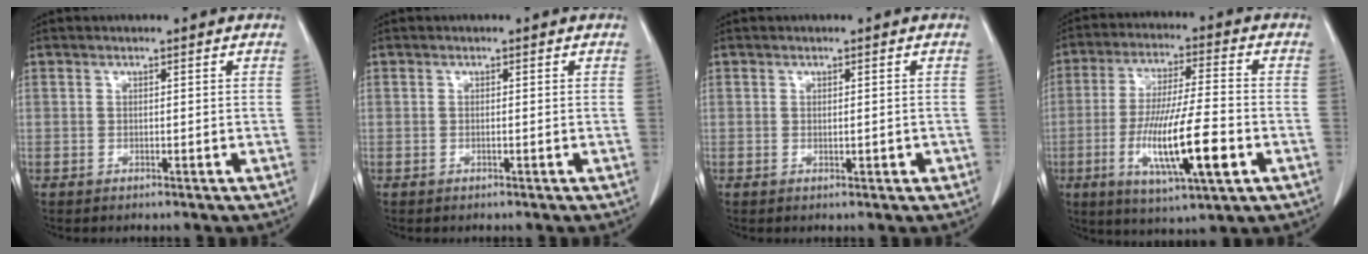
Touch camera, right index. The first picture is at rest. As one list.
[{"total": 0.0}, {"total": 1.1, "force": [-0.2, 0.5, 1.0], "torque": [-0.016, -0.002, 0.001]}, {"total": 14.9, "force": [-4.4, 1.8, 14.1], "torque": [-0.266, -0.018, -0.073]}]